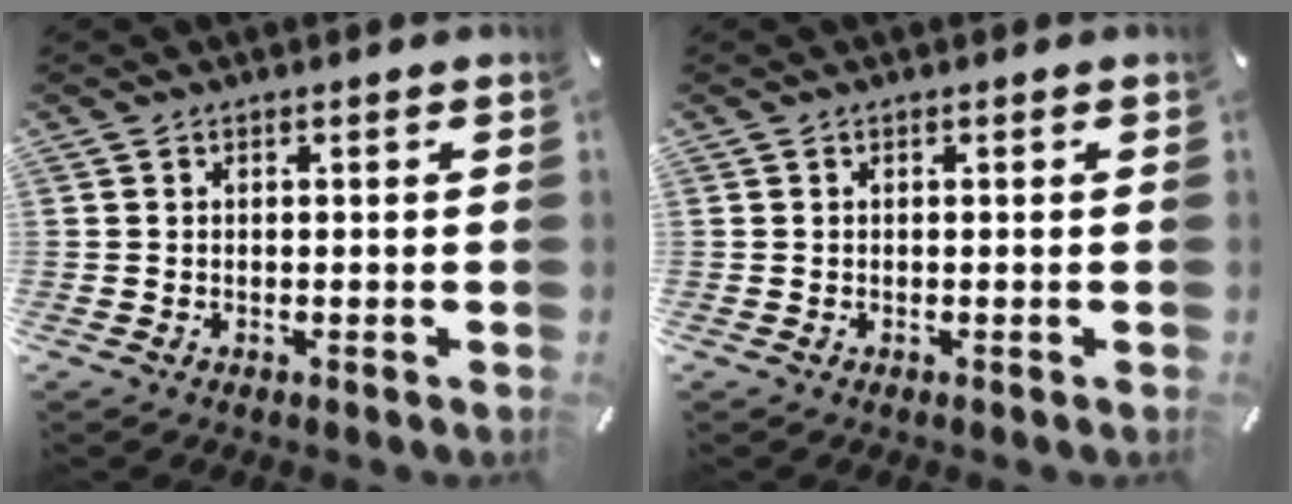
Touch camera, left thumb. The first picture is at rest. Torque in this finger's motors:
{"motor_torque": [-0.19, -0.22, -0.04, 0.09, 0.00]}